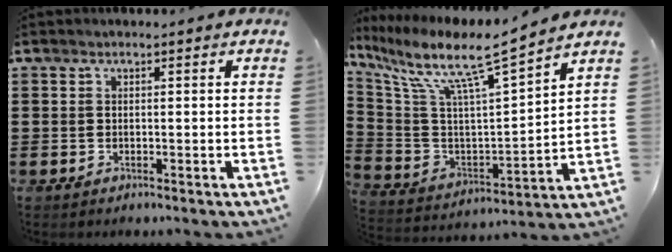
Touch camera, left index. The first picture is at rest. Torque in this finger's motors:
{"motor_torque": [2.14, 0.00, 0.41, 0.21]}